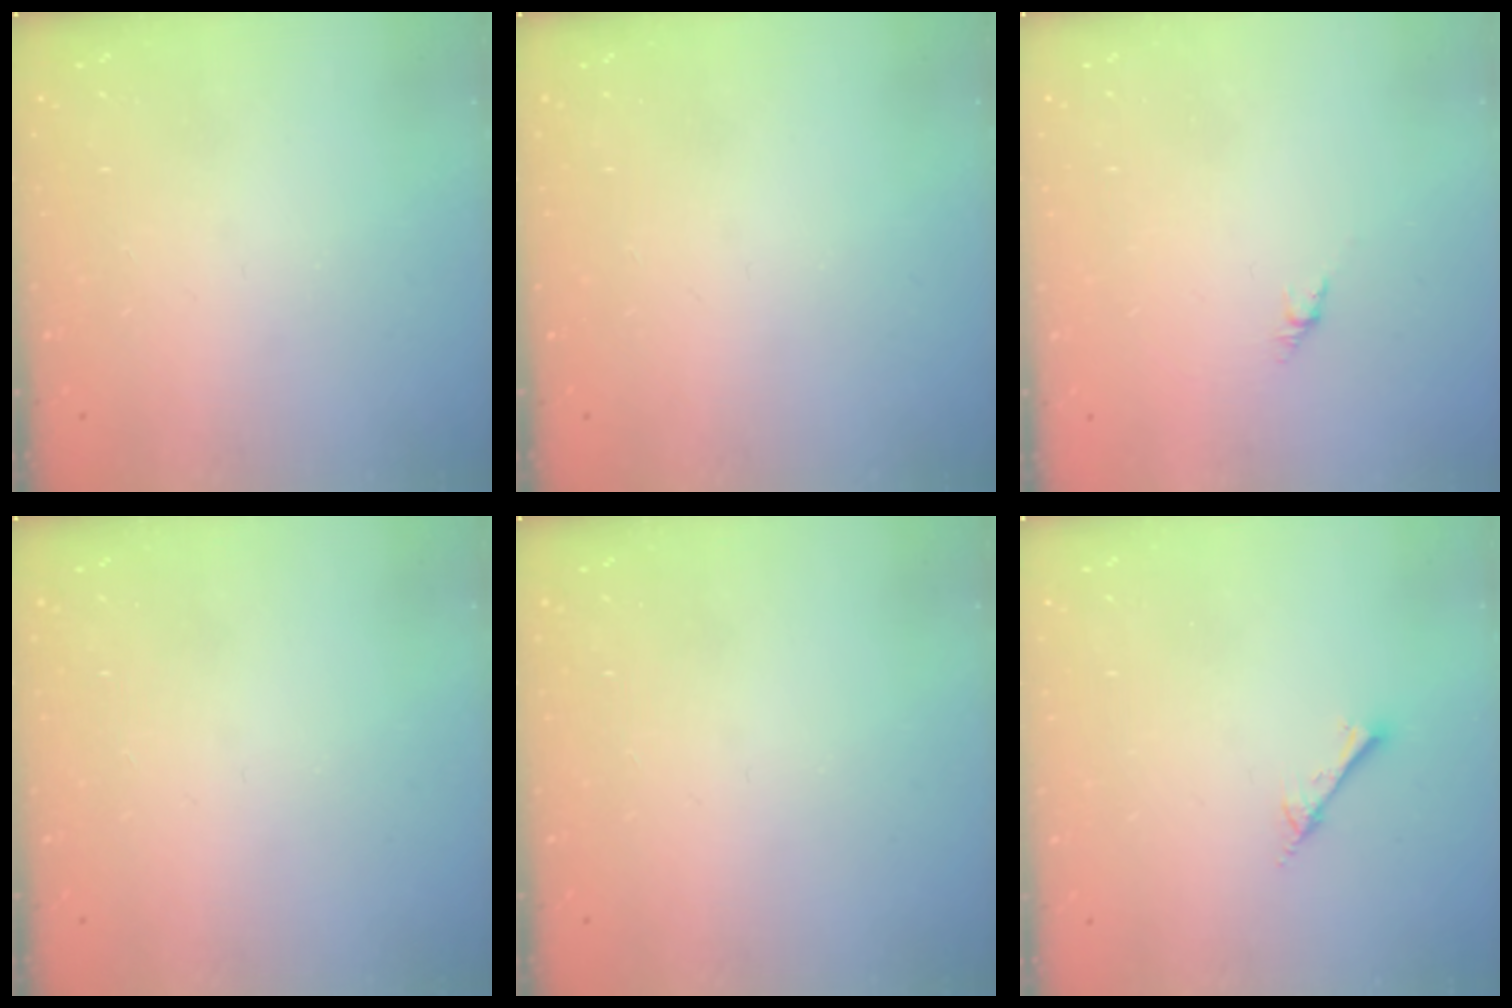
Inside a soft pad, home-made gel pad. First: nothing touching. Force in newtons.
{"total": 0.0}
{"total": 2.7, "press": 2.6, "slide": 0.7}
{"total": 0.0}
{"total": 0.0}
{"total": 2.0, "press": 2.0, "slide": 0.2}